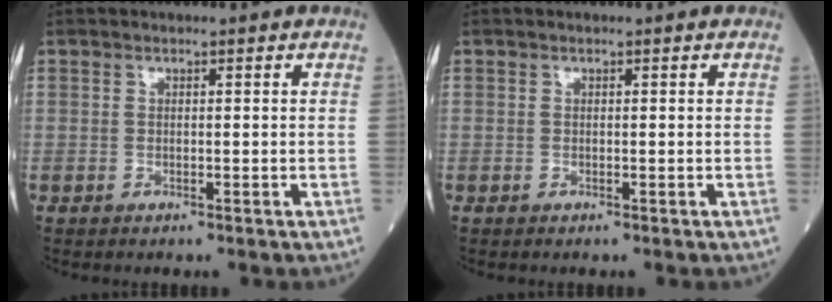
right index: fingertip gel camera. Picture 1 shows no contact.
{"total": 0.0}